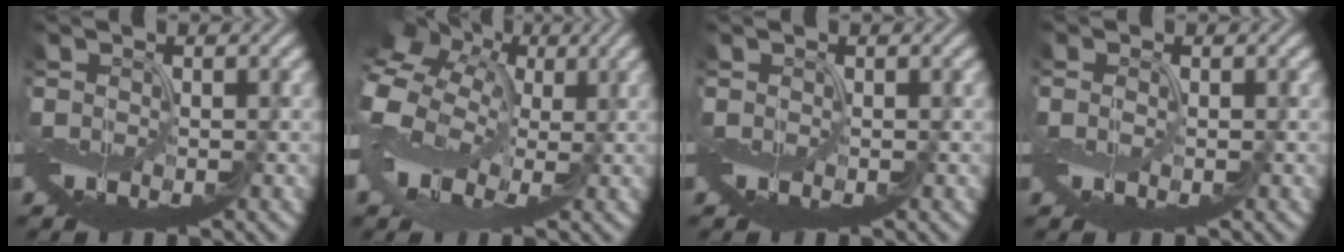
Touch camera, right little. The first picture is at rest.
{"total": 12.3, "force": [1.8, 9.0, 8.2], "torque": [-0.200, 0.006, 0.035]}
{"total": 0.0}
{"total": 0.6, "force": [0.0, 0.2, 0.5], "torque": [-0.014, -0.001, 0.003]}